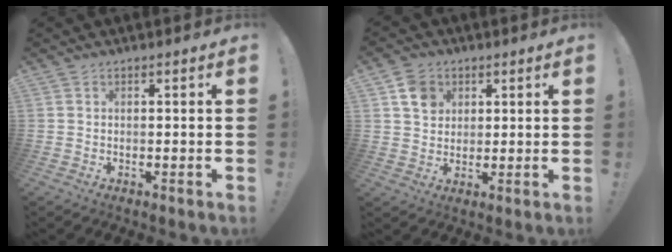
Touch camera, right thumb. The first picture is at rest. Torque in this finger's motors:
{"motor_torque": [-0.19, 0.70, 0.12, -0.09, 0.19]}